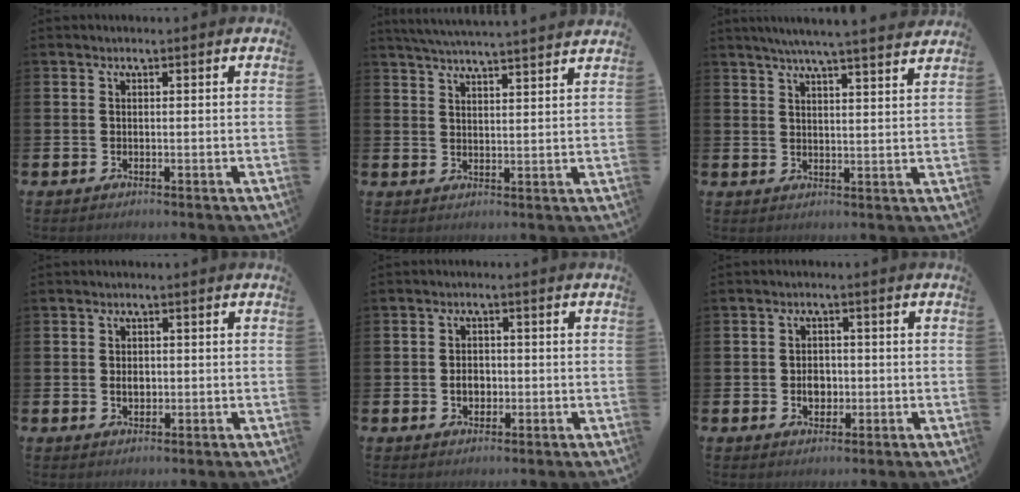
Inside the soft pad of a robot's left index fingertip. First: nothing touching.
{"total": 5.1, "force": [5.0, -0.7, 0.8], "torque": [-0.035, -0.025, 0.090]}
{"total": 5.9, "force": [5.5, -0.7, 1.9], "torque": [-0.048, -0.028, 0.096]}
{"total": 1.8, "force": [0.0, 1.2, 1.3], "torque": [-0.008, 0.000, -0.005]}
{"total": 2.6, "force": [-0.4, 2.0, 1.6], "torque": [-0.014, -0.003, -0.015]}
{"total": 2.9, "force": [-0.3, 2.2, 1.8], "torque": [-0.011, -0.005, -0.015]}